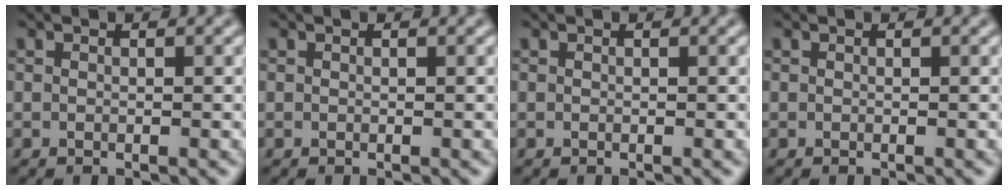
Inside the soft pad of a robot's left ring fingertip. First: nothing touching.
{"total": 0.0}
{"total": 0.0}
{"total": 0.0}